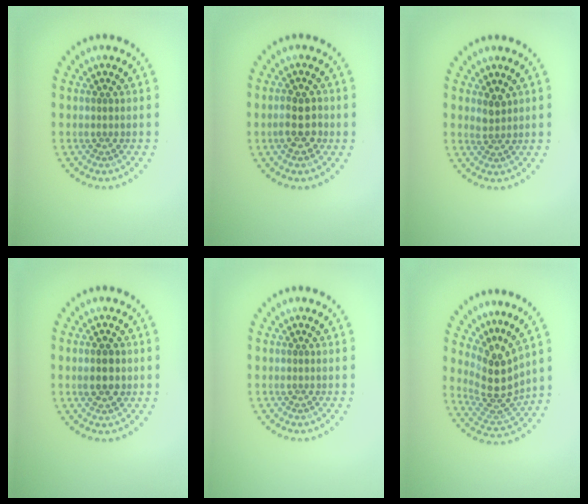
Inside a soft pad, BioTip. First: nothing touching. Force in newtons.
{"total": 2.6, "press": 2.5, "slide": 0.3}
{"total": 1.5, "press": 1.1, "slide": 1.0}
{"total": 2.3, "press": 2.2, "slide": 0.1}
{"total": 0.0}
{"total": 4.0, "press": 2.8, "slide": 2.8}